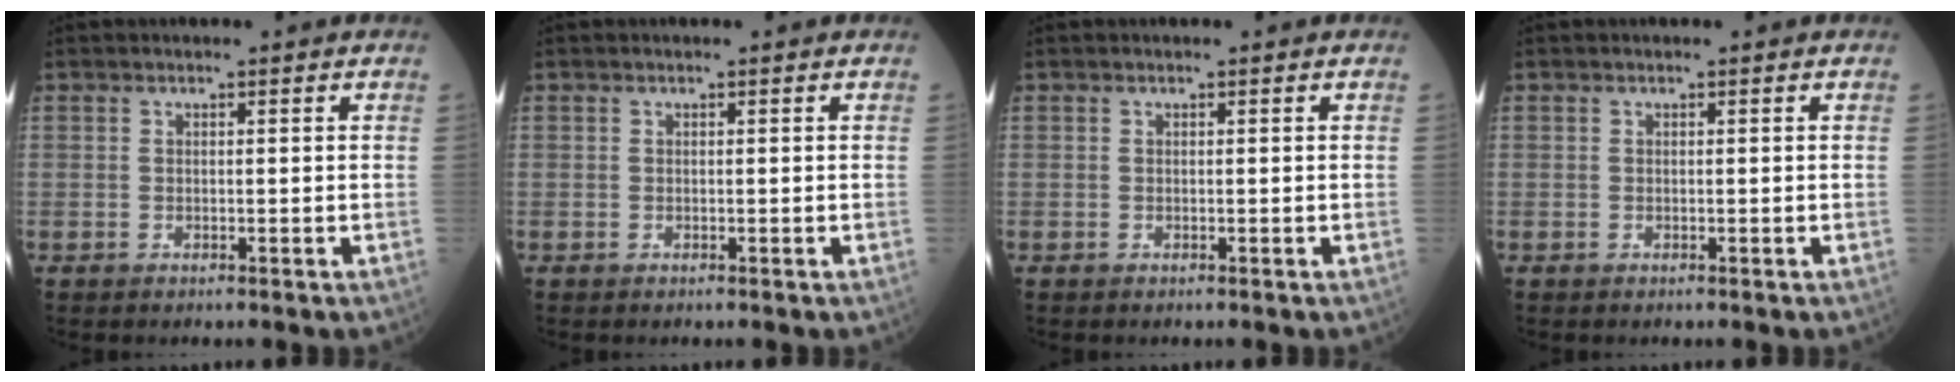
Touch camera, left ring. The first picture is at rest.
{"total": 0.0}
{"total": 0.0}
{"total": 0.0}